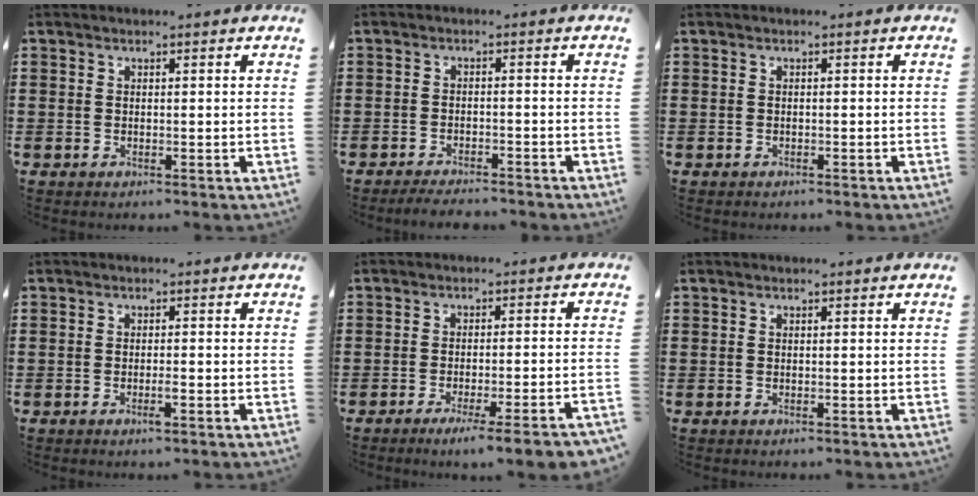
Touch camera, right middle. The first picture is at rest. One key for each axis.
{"total": 2.6, "fx": -2.6, "fy": 0.1, "fz": 0.2, "tx": -0.010, "ty": -0.003, "tz": -0.053}
{"total": 0.0}
{"total": 1.4, "fx": -0.7, "fy": 0.2, "fz": 1.2, "tx": -0.022, "ty": -0.002, "tz": -0.012}
{"total": 4.6, "fx": -3.5, "fy": -0.6, "fz": 2.9, "tx": -0.044, "ty": -0.016, "tz": -0.061}
{"total": 0.0}